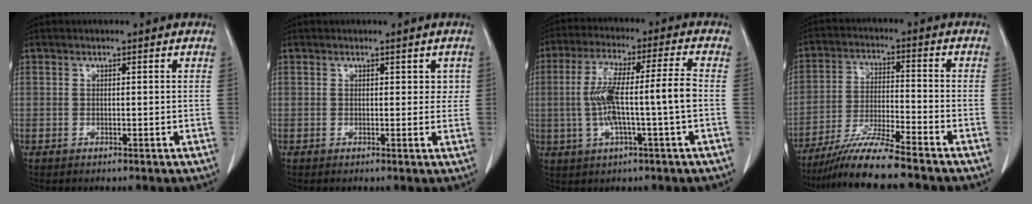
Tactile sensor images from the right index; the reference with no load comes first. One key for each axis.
{"total": 2.0, "fx": 0.7, "fy": 1.4, "fz": 1.2, "tx": -0.003, "ty": 0.003, "tz": 0.007}
{"total": 11.4, "fx": -1.0, "fy": 0.3, "fz": 11.3, "tx": -0.220, "ty": 0.020, "tz": -0.019}
{"total": 9.9, "fx": -8.4, "fy": -0.8, "fz": 5.3, "tx": -0.096, "ty": -0.023, "tz": -0.153}